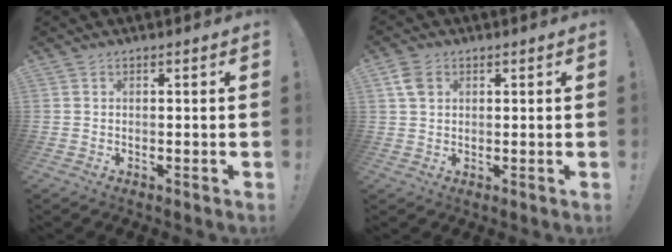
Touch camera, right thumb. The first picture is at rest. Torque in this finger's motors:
{"motor_torque": [0.08, -0.04, 0.16, 0.32, 0.01]}